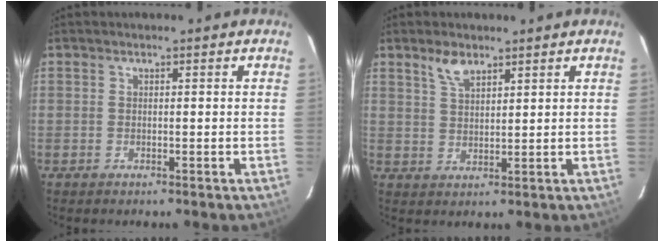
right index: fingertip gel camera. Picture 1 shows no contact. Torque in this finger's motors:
{"motor_torque": [0.33, 0.28, 0.06, 0.04]}